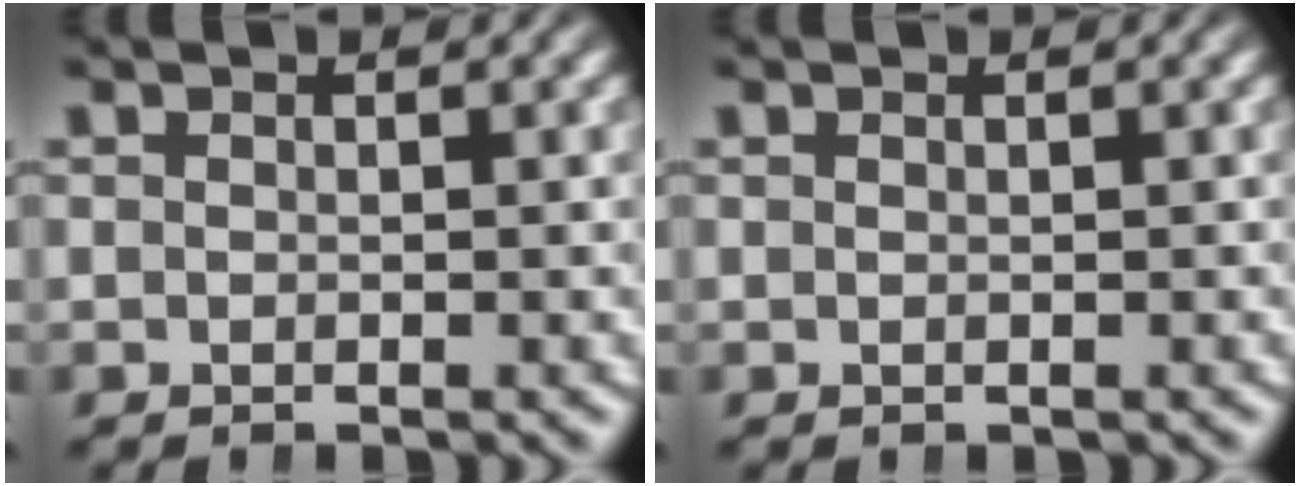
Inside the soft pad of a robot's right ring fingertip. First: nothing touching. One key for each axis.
{"total": 0.0}